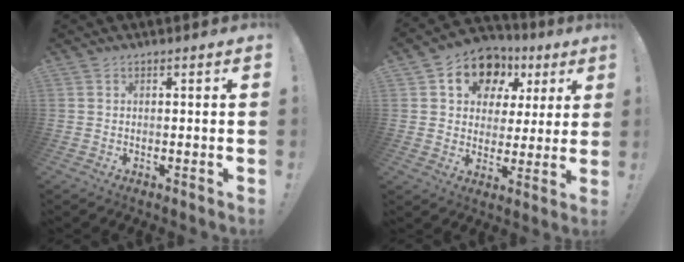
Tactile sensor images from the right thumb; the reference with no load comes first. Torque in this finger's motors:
{"motor_torque": [1.07, 2.06, 0.45, -0.03, 0.00]}